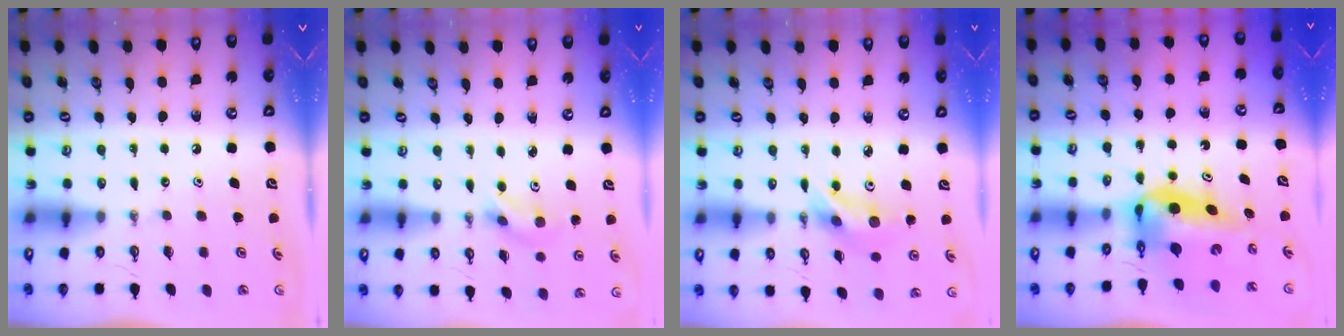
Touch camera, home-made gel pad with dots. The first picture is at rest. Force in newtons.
{"total": 3.5, "press": 2.6, "slide": 2.3}
{"total": 10.0, "press": 9.3, "slide": 3.9}
{"total": 7.8, "press": 7.1, "slide": 3.3}